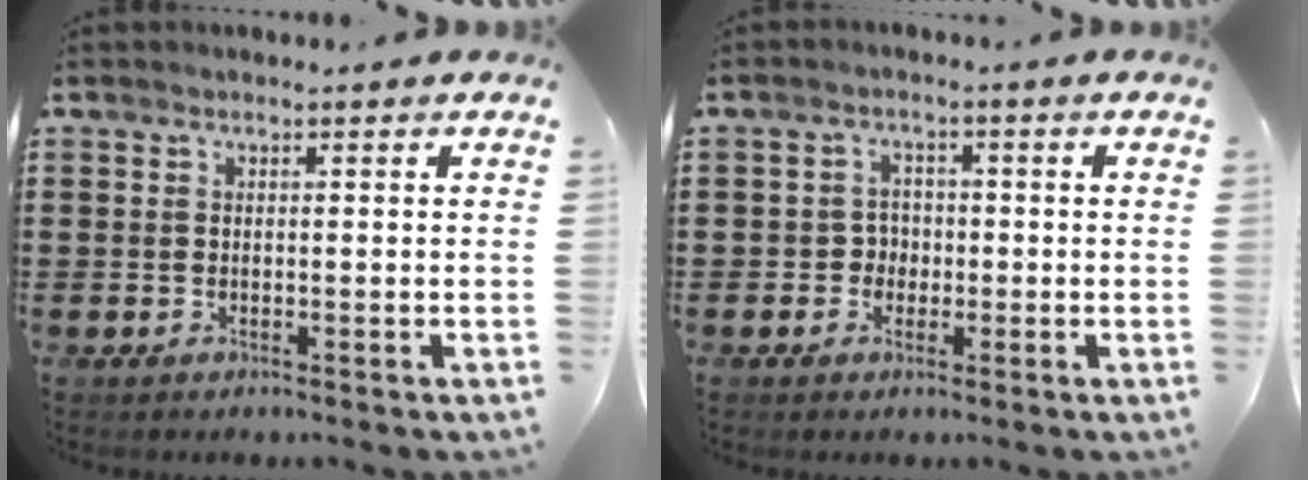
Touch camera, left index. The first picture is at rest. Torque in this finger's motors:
{"motor_torque": [-0.03, 0.25, -0.05, 0.00]}